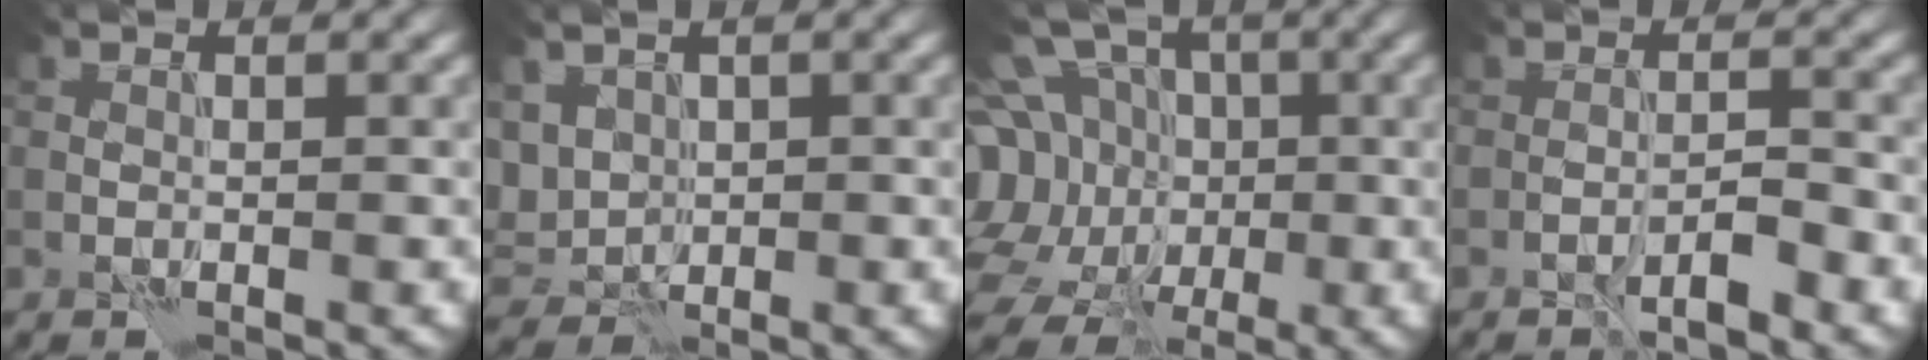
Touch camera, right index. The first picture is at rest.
{"total": 3.6, "force": [1.1, 2.9, 1.9], "torque": [-0.058, 0.009, 0.032]}
{"total": 15.1, "force": [-0.5, 13.4, 7.0], "torque": [-0.187, 0.021, -0.022]}
{"total": 2.2, "force": [-1.6, 0.3, 1.5], "torque": [-0.021, 0.008, -0.028]}